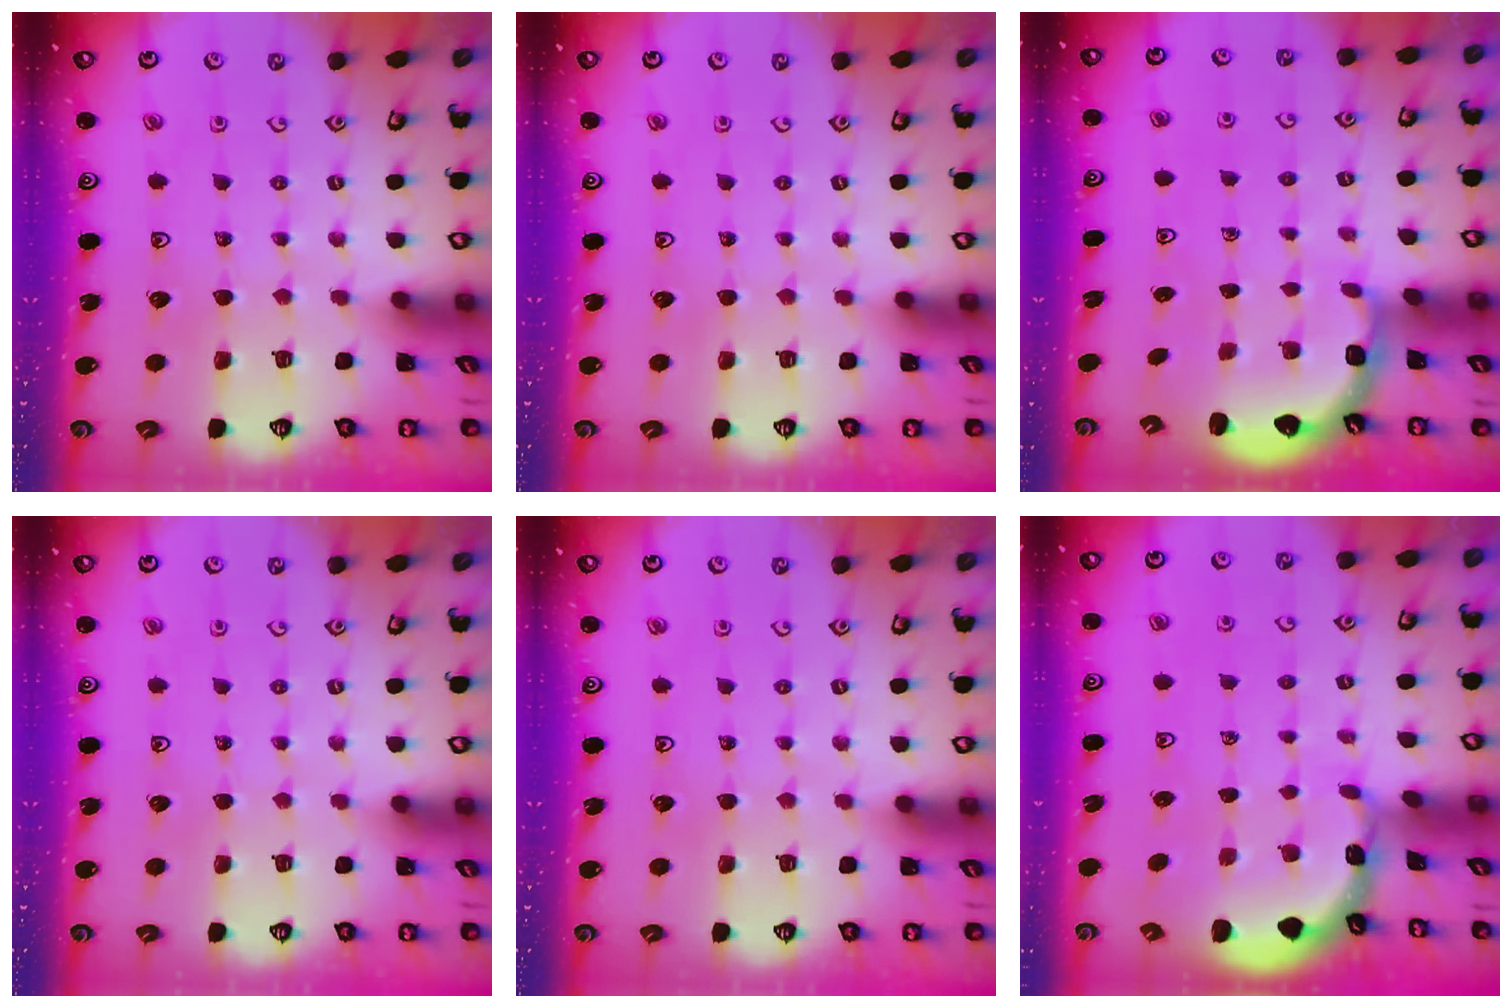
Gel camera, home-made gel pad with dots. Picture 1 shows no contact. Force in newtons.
{"total": 0.0}
{"total": 2.5, "press": 2.1, "slide": 1.3}
{"total": 0.0}
{"total": 0.0}
{"total": 1.4, "press": 1.4, "slide": 0.1}